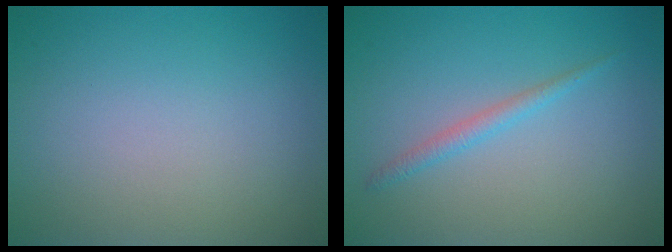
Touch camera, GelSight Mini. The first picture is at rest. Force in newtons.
{"total": 1.4, "press": 1.4, "slide": 0.0}